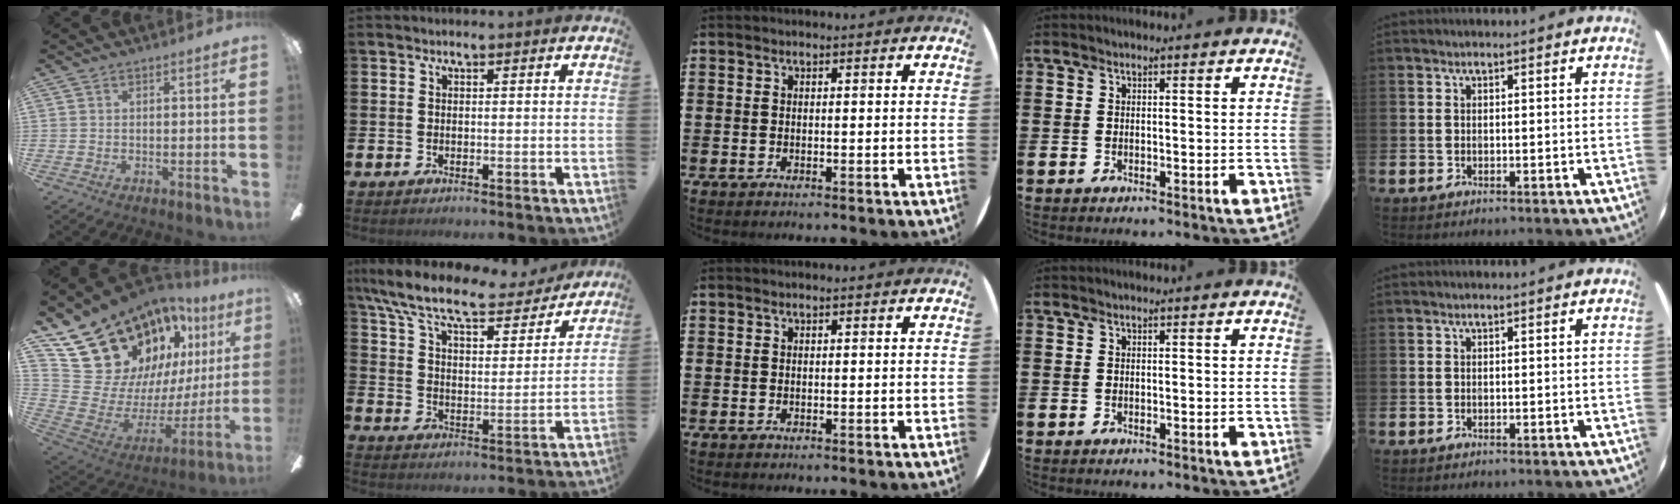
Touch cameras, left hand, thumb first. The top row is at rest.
{"thumb": {"total": 22.9, "force": [17.6, 12.9, 6.7], "torque": [-0.105, -0.137, 0.359]}, "index": {"total": 10.2, "force": [8.8, 2.0, 4.6], "torque": [-0.127, -0.052, 0.149]}}